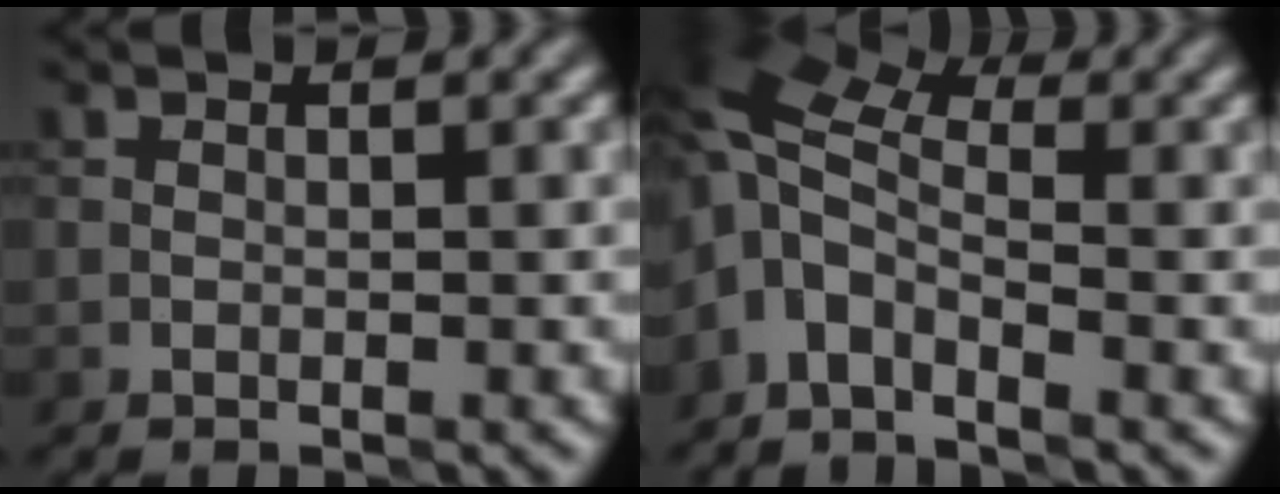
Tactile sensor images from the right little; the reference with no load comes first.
{"total": 5.7, "force": [-0.7, 3.3, 4.6], "torque": [-0.098, 0.007, -0.031]}